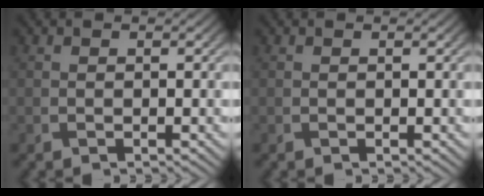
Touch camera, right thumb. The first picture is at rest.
{"total": 0.0}